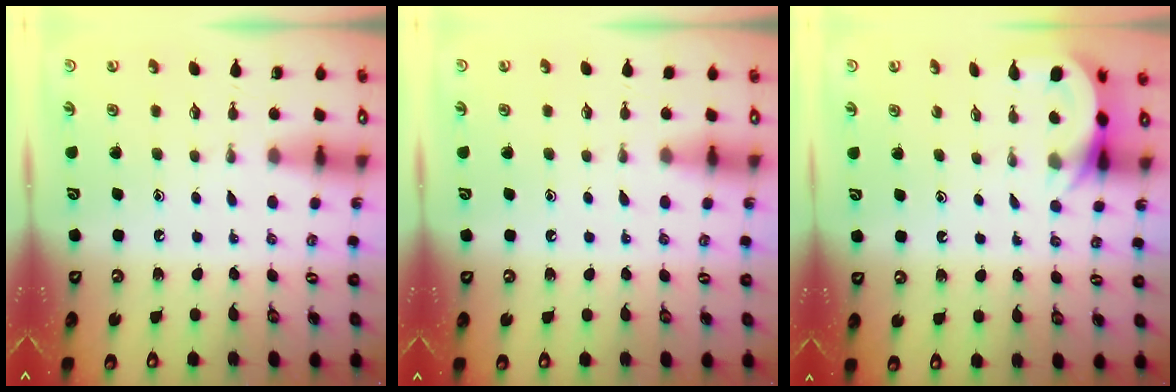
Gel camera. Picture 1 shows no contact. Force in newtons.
{"total": 6.0, "press": 5.9, "slide": 0.8}
{"total": 5.5, "press": 5.5, "slide": 0.4}